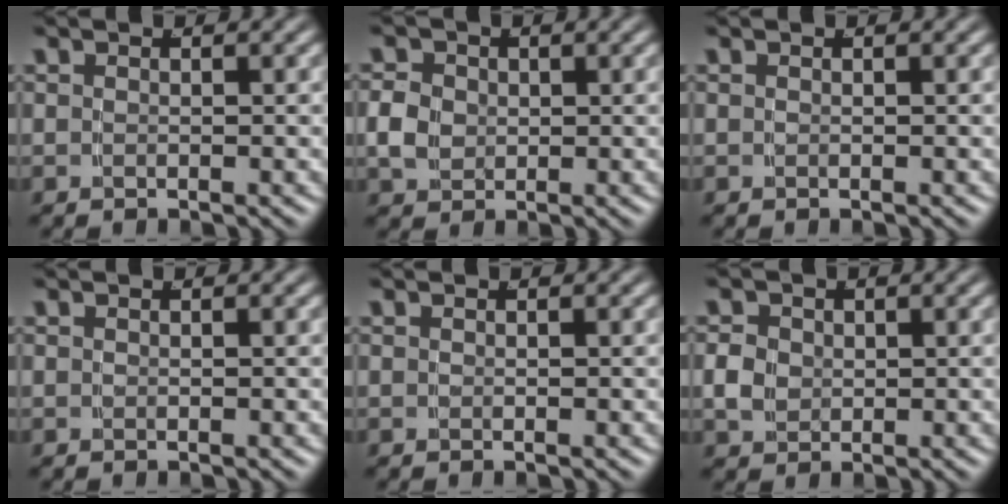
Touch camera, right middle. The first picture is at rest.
{"total": 3.2, "force": [0.1, 2.8, 1.7], "torque": [-0.035, -0.001, 0.002]}
{"total": 0.0}
{"total": 0.0}
{"total": 0.0}
{"total": 2.5, "force": [0.1, 2.1, 1.3], "torque": [-0.028, -0.001, 0.003]}